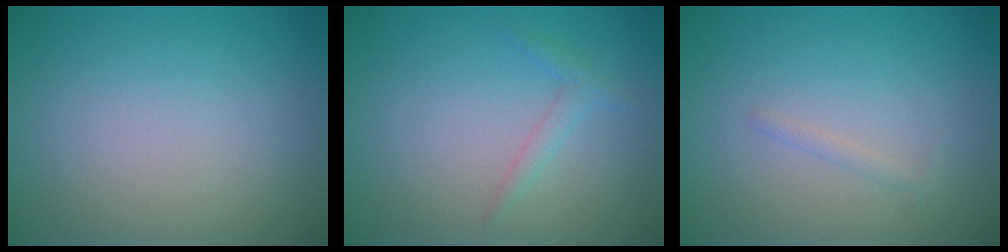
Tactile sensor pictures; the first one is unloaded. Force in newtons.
{"total": 1.2, "press": 1.2, "slide": 0.1}
{"total": 0.6, "press": 0.6, "slide": 0.0}